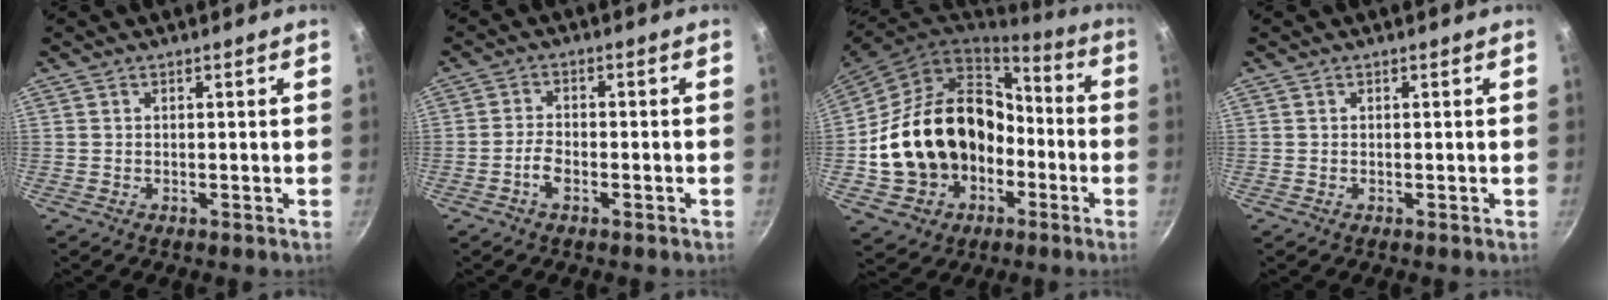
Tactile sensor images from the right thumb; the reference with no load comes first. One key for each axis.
{"total": 3.4, "fx": -1.7, "fy": 1.6, "fz": 2.4, "tx": -0.047, "ty": 0.016, "tz": -0.036}
{"total": 22.9, "fx": -4.0, "fy": 18.2, "fz": 13.3, "tx": -0.207, "ty": 0.064, "tz": -0.039}
{"total": 0.0}